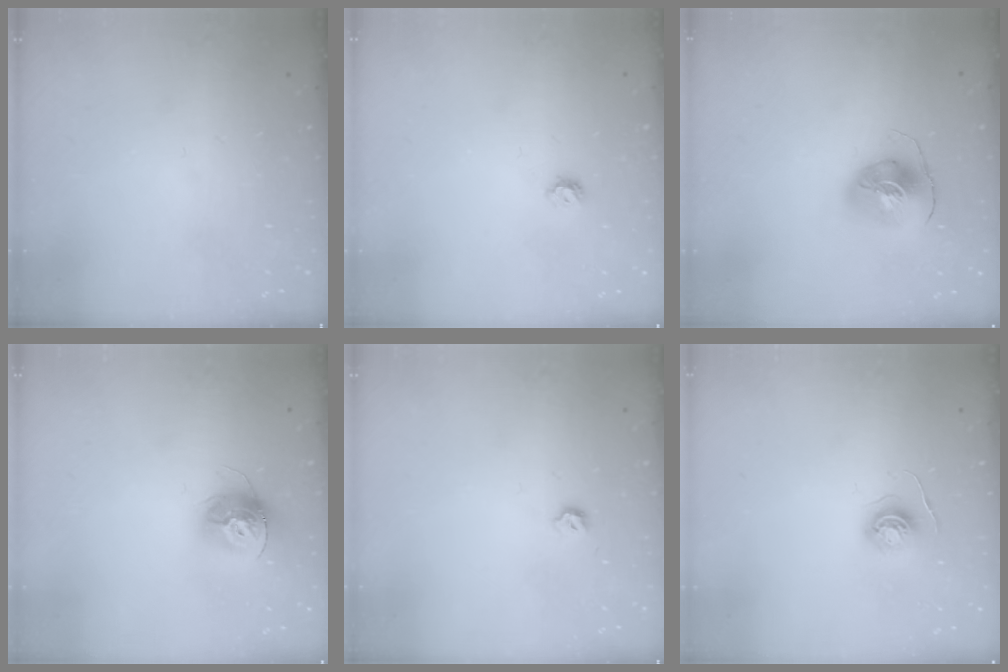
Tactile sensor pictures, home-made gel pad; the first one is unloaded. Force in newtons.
{"total": 4.9, "press": 4.9, "slide": 0.8}
{"total": 8.2, "press": 8.1, "slide": 1.3}
{"total": 12.7, "press": 12.7, "slide": 1.0}
{"total": 3.4, "press": 3.3, "slide": 0.6}
{"total": 5.3, "press": 5.3, "slide": 0.5}